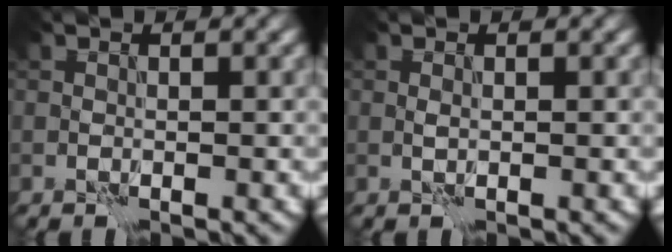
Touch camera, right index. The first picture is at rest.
{"total": 0.0}